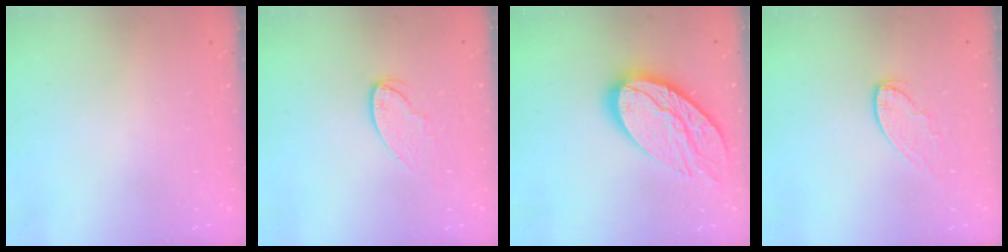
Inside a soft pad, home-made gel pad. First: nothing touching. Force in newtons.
{"total": 7.6, "press": 7.6, "slide": 0.2}
{"total": 18.2, "press": 18.1, "slide": 1.7}
{"total": 6.6, "press": 6.6, "slide": 0.3}